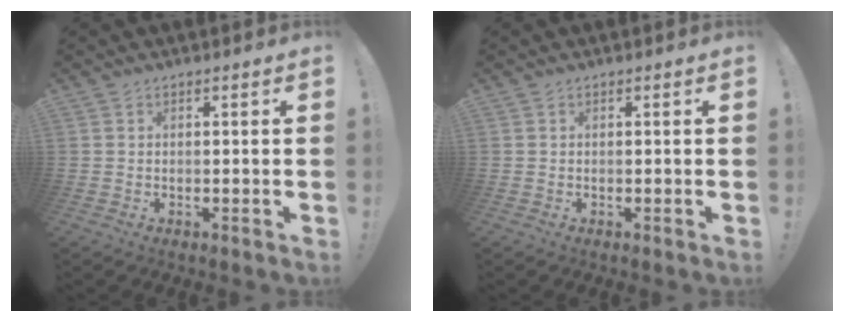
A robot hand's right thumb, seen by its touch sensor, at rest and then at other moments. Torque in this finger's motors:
{"motor_torque": [0.05, -0.06, 0.00, 0.00, 0.00]}